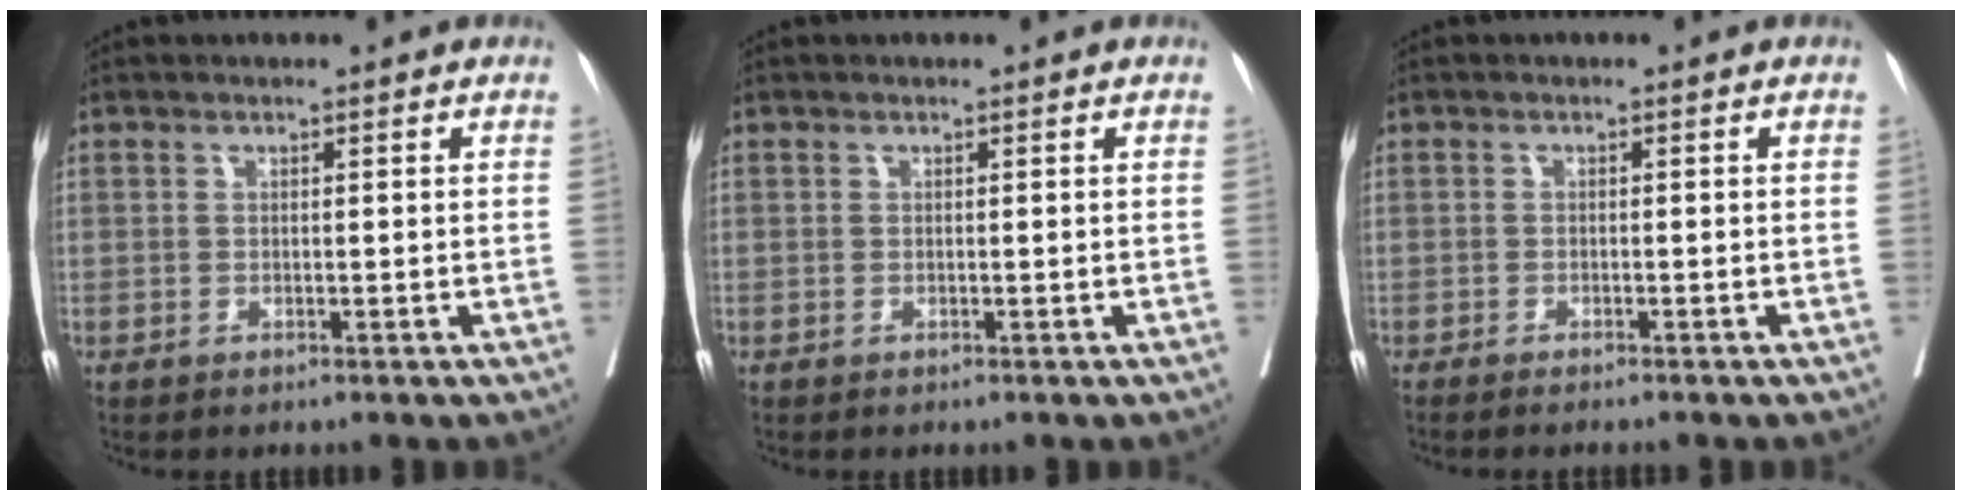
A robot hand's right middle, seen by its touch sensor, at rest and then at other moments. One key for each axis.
{"total": 0.0}
{"total": 4.0, "fx": -3.5, "fy": 0.2, "fz": 2.0, "tx": -0.023, "ty": -0.004, "tz": -0.046}